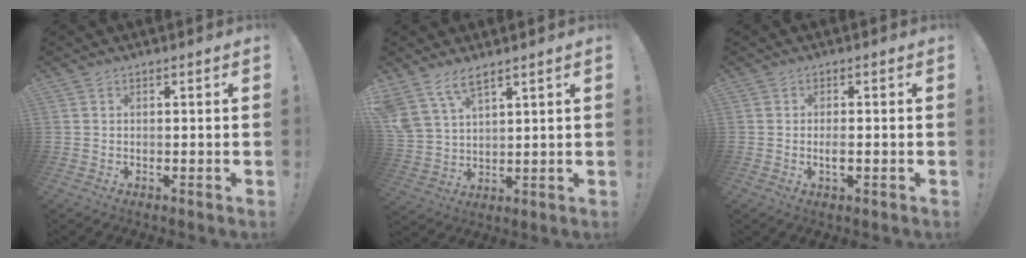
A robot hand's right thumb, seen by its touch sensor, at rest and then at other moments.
{"total": 8.1, "force": [6.1, 3.2, 4.3], "torque": [-0.093, -0.026, 0.123]}
{"total": 2.3, "force": [-0.7, 0.7, 2.1], "torque": [-0.032, 0.000, -0.013]}